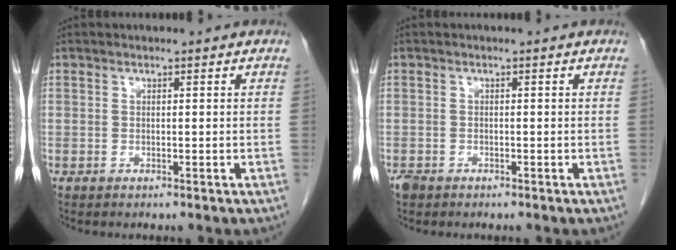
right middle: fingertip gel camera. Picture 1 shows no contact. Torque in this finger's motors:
{"motor_torque": [-0.41, 0.01, -0.01, 0.00]}